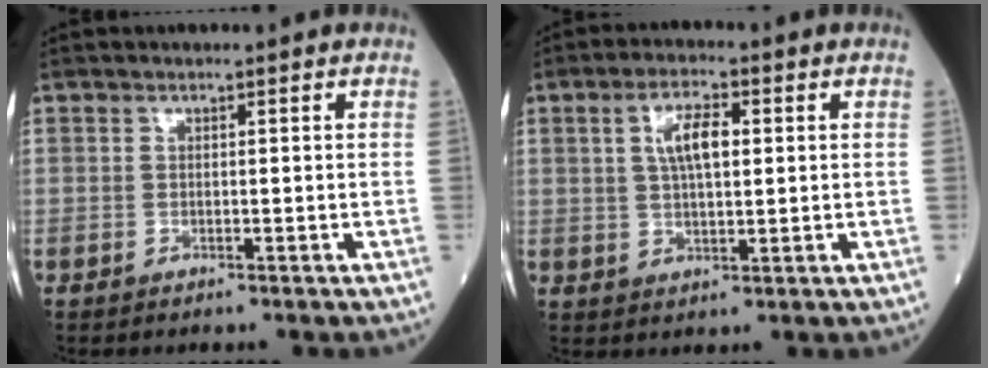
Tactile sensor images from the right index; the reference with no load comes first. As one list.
[{"total": 5.8, "force": [1.4, 1.8, 5.3], "torque": [-0.107, 0.010, 0.027]}]